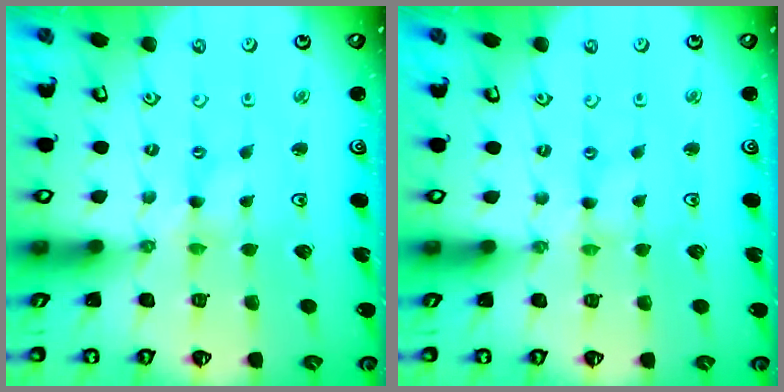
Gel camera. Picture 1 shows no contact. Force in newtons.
{"total": 0.0}